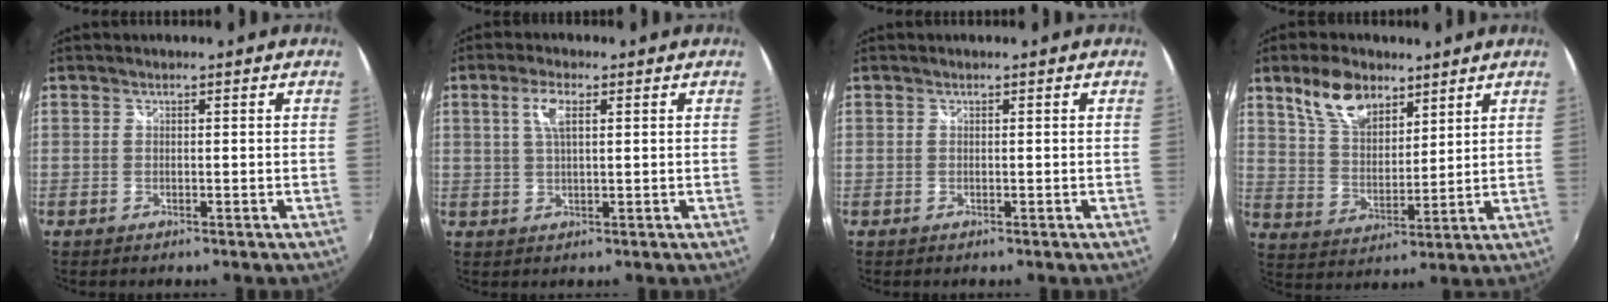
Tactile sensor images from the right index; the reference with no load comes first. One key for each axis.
{"total": 4.5, "fx": 1.6, "fy": 1.6, "fz": 3.9, "tx": -0.074, "ty": 0.005, "tz": 0.031}
{"total": 0.0}
{"total": 10.7, "fx": 7.1, "fy": 5.6, "fz": 5.7, "tx": -0.106, "ty": 0.015, "tz": 0.139}